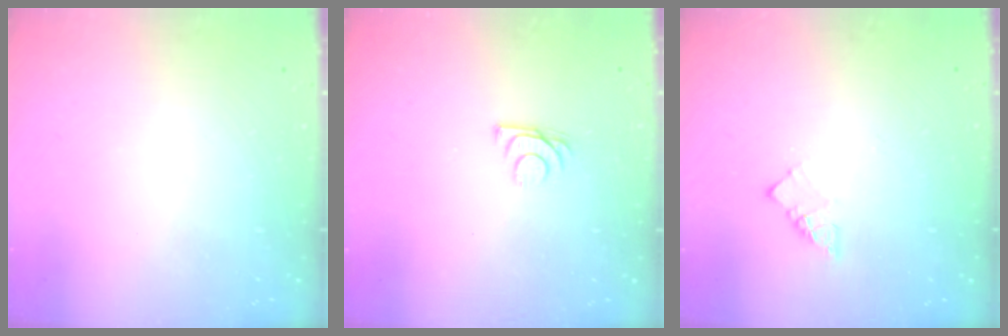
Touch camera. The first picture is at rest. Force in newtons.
{"total": 7.5, "press": 7.4, "slide": 0.6}
{"total": 3.6, "press": 3.6, "slide": 0.2}